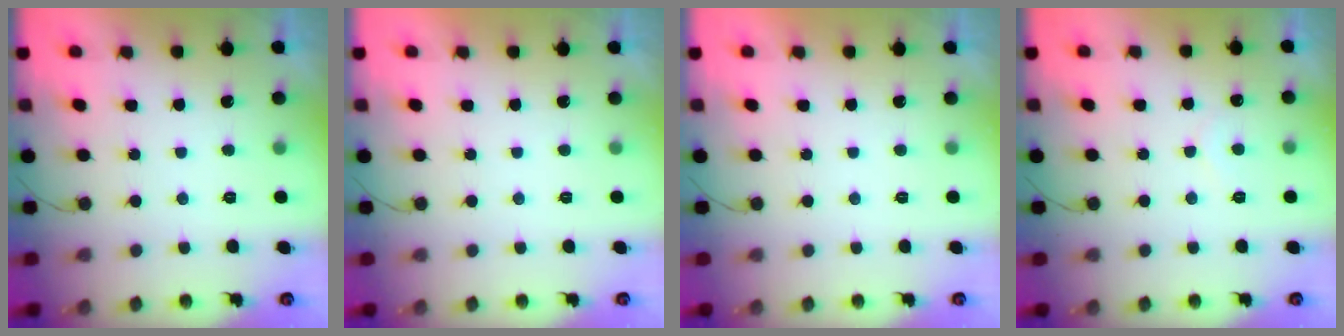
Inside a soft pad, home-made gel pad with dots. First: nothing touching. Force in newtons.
{"total": 1.7, "press": 1.7, "slide": 0.1}
{"total": 1.7, "press": 1.7, "slide": 0.1}
{"total": 3.9, "press": 3.9, "slide": 0.2}